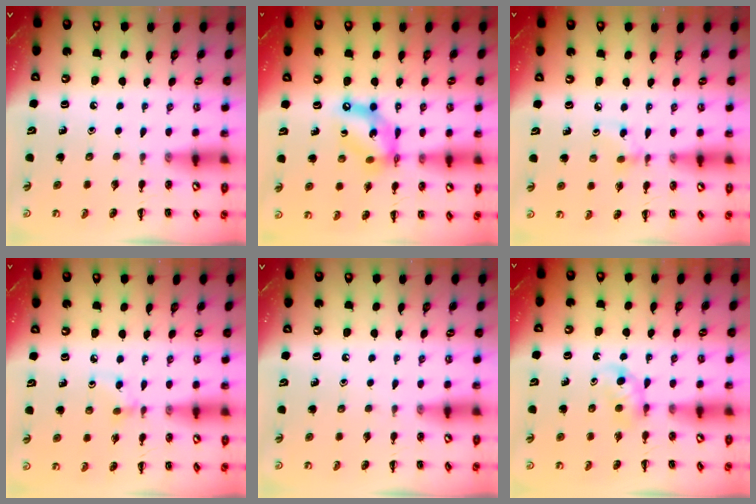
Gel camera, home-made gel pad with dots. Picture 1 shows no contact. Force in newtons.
{"total": 12.3, "press": 11.9, "slide": 3.3}
{"total": 2.8, "press": 2.6, "slide": 1.0}
{"total": 3.4, "press": 3.1, "slide": 1.4}
{"total": 0.0}
{"total": 3.8, "press": 3.4, "slide": 1.7}